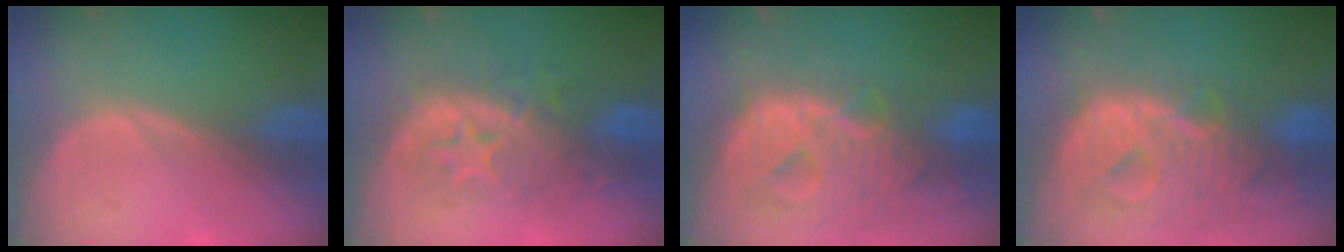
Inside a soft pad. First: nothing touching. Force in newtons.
{"total": 8.3, "press": 8.3, "slide": 0.8}
{"total": 12.9, "press": 11.0, "slide": 6.9}
{"total": 12.9, "press": 11.0, "slide": 6.9}